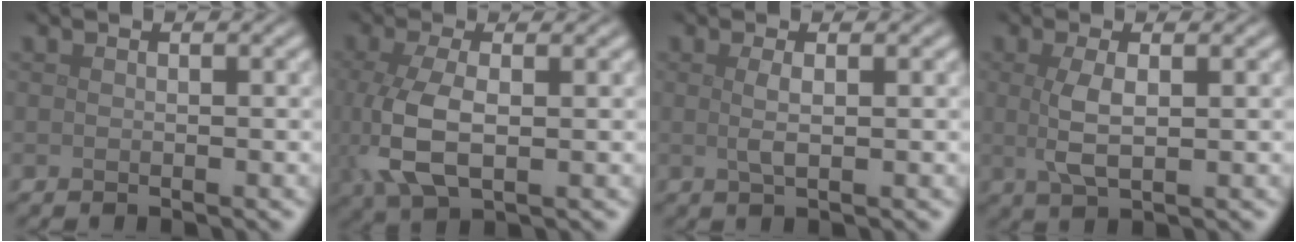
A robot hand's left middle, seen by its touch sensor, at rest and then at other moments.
{"total": 5.7, "force": [-0.3, 2.8, 5.0], "torque": [-0.129, -0.009, -0.002]}
{"total": 1.6, "force": [0.3, 0.4, 1.5], "torque": [-0.030, 0.001, 0.004]}
{"total": 3.0, "force": [0.3, 1.0, 2.9], "torque": [-0.066, -0.002, 0.007]}